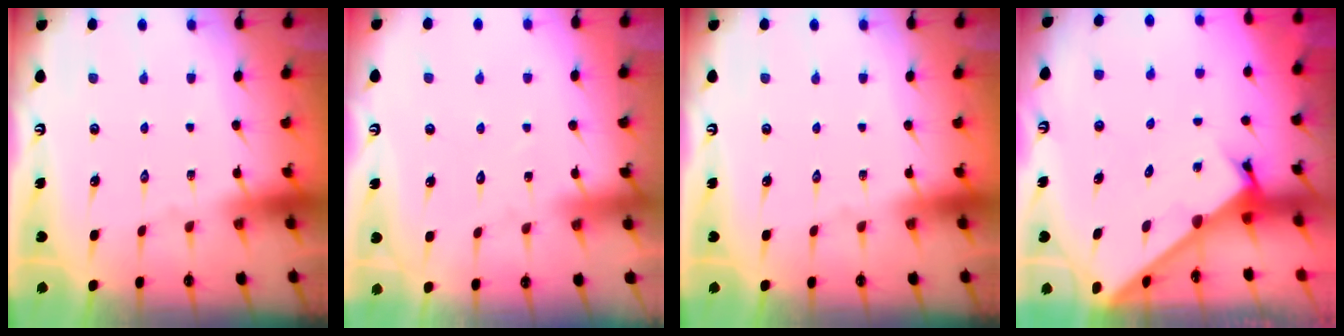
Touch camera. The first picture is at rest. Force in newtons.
{"total": 5.7, "press": 5.7, "slide": 0.5}
{"total": 0.0}
{"total": 2.4, "press": 2.4, "slide": 0.2}